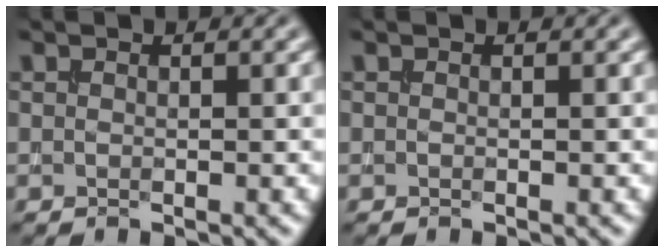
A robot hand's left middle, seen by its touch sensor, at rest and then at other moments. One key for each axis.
{"total": 0.0}